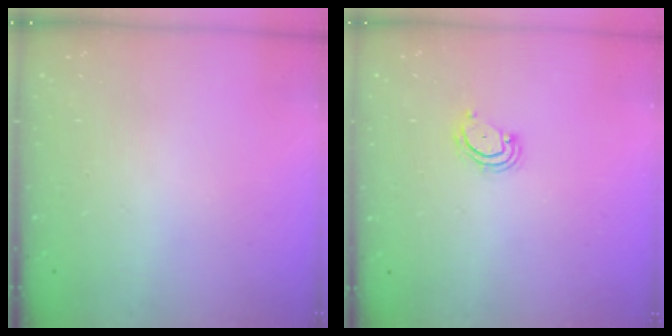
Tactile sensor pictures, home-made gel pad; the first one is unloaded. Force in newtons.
{"total": 4.5, "press": 4.5, "slide": 0.4}